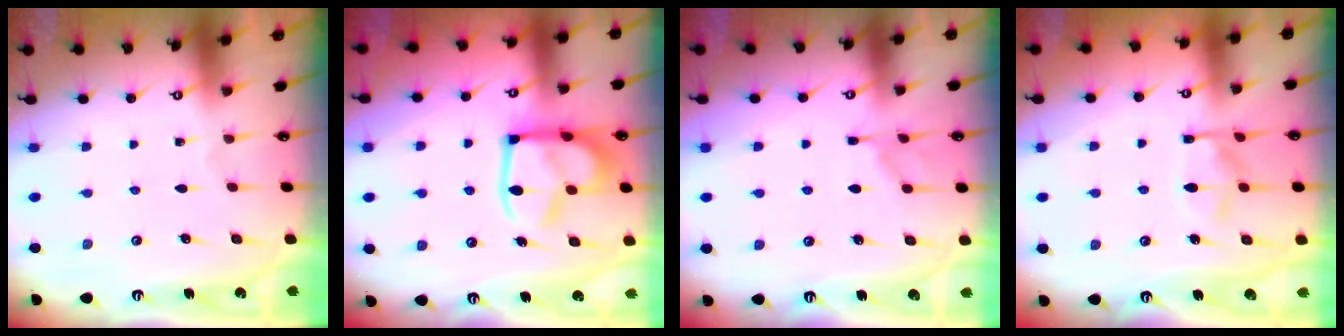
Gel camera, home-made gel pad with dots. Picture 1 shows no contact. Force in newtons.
{"total": 15.1, "press": 15.0, "slide": 1.7}
{"total": 5.8, "press": 5.8, "slide": 0.8}
{"total": 11.1, "press": 11.0, "slide": 1.1}